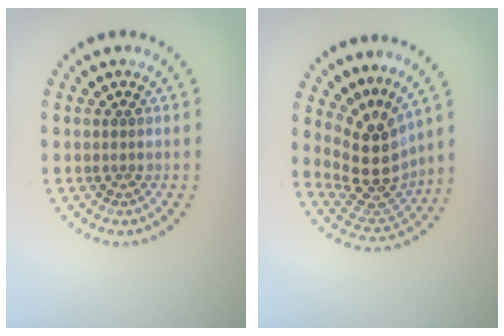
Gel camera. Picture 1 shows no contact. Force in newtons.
{"total": 4.7, "press": 3.7, "slide": 2.8}